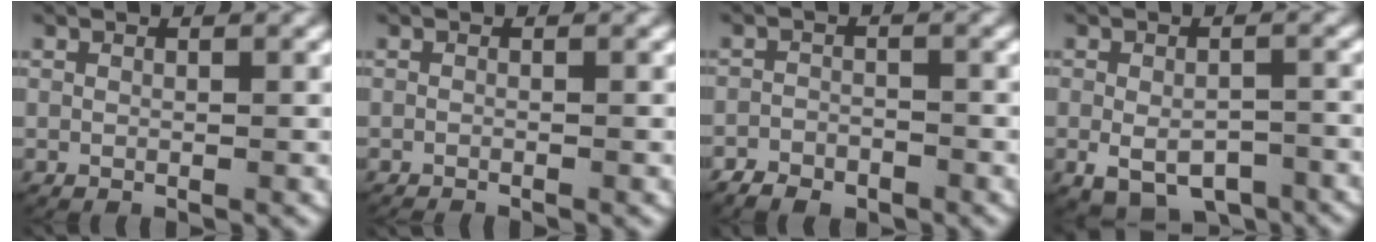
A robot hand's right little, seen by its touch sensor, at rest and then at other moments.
{"total": 1.1, "force": [-1.1, 0.2, 0.1], "torque": [-0.004, -0.007, -0.017]}
{"total": 3.0, "force": [-2.5, 1.7, 0.5], "torque": [-0.002, -0.004, -0.048]}
{"total": 5.9, "force": [-4.4, 3.0, 2.6], "torque": [-0.040, -0.025, -0.065]}